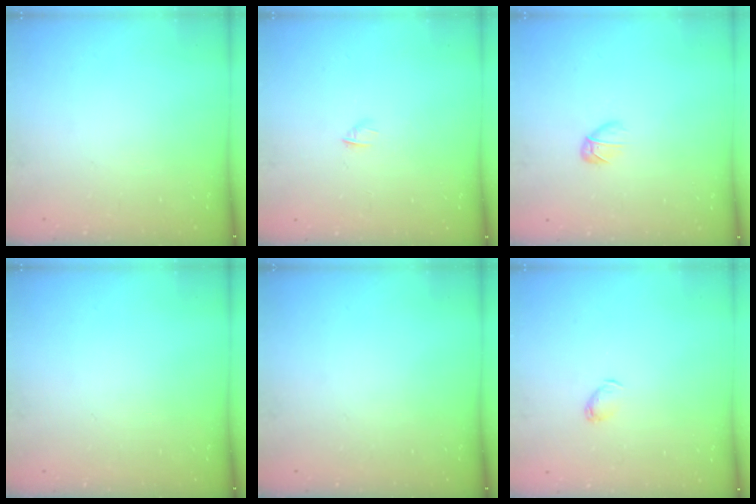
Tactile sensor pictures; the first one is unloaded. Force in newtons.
{"total": 1.9, "press": 1.8, "slide": 0.5}
{"total": 3.5, "press": 3.4, "slide": 1.0}
{"total": 0.0}
{"total": 0.0}
{"total": 2.7, "press": 2.7, "slide": 0.5}